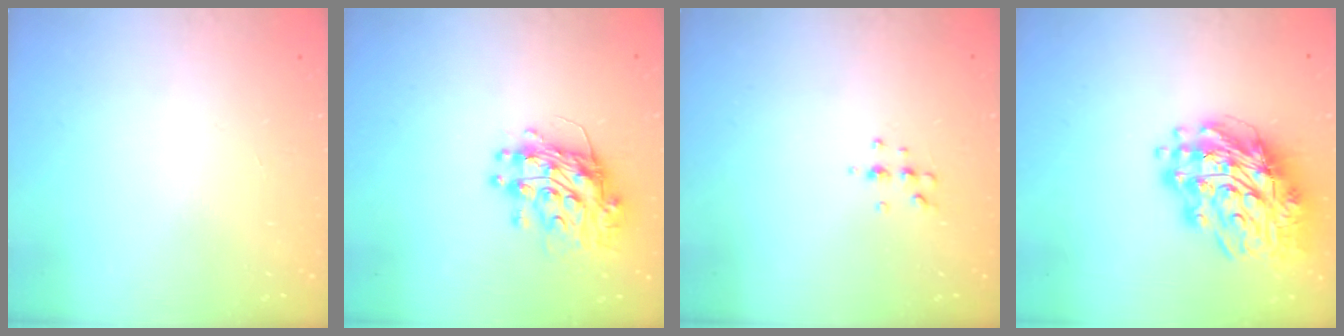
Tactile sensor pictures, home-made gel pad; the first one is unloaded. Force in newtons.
{"total": 11.7, "press": 11.6, "slide": 1.2}
{"total": 5.2, "press": 5.0, "slide": 1.1}
{"total": 18.5, "press": 18.3, "slide": 3.0}